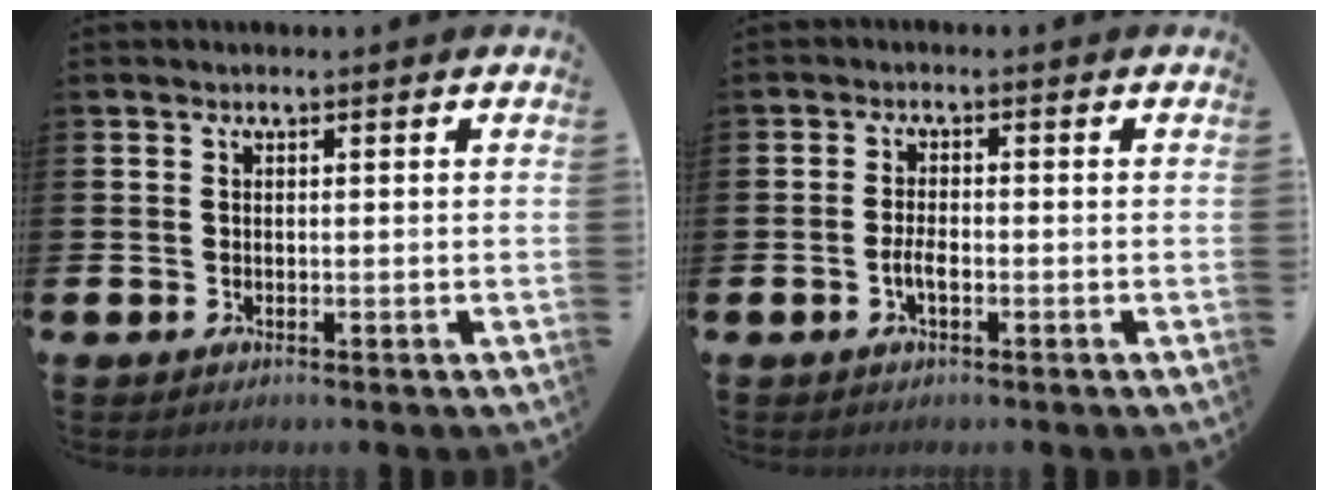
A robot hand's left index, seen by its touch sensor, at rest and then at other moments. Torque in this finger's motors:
{"motor_torque": [0.62, 0.12, 0.07, 0.09]}